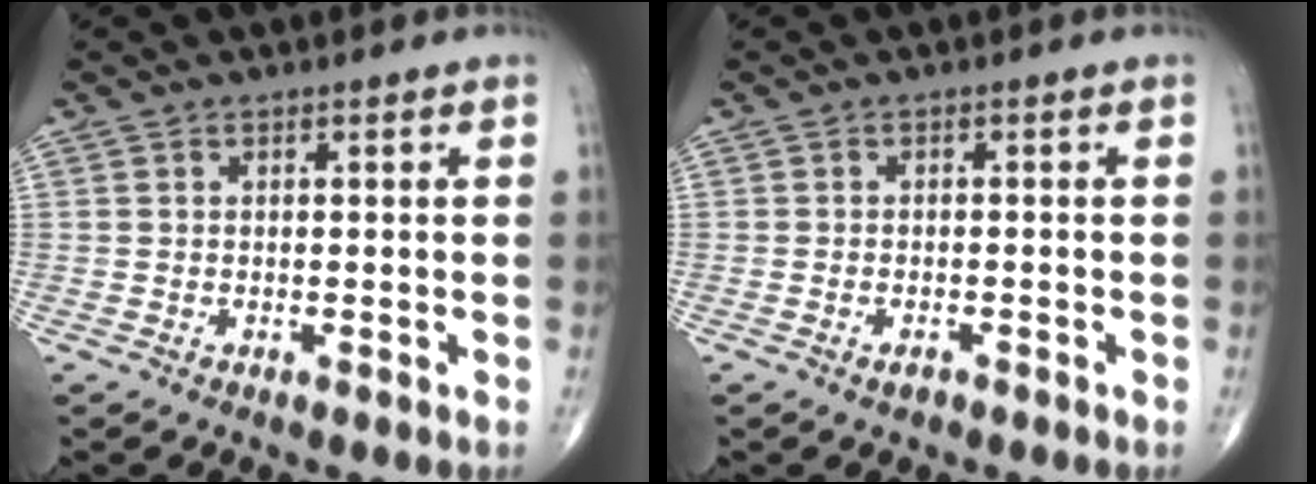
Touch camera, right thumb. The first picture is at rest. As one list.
[{"total": 1.4, "force": [-1.0, 0.6, 0.8], "torque": [-0.015, 0.004, -0.017]}]